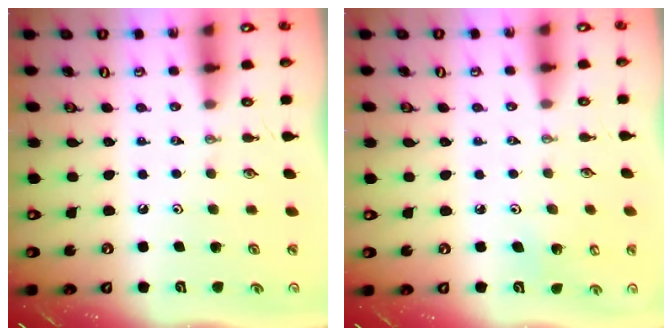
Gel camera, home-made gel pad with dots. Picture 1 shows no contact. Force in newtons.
{"total": 3.3, "press": 3.3, "slide": 0.3}